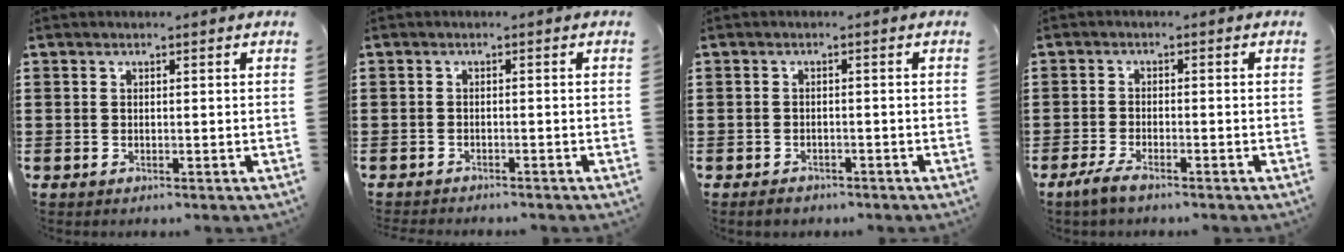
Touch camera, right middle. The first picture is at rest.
{"total": 1.0, "force": [-1.0, 0.0, 0.0], "torque": [-0.005, -0.001, -0.021]}
{"total": 1.2, "force": [-1.0, 0.5, 0.3], "torque": [-0.009, -0.002, -0.022]}
{"total": 2.4, "force": [-1.7, 0.4, 1.7], "torque": [-0.042, -0.003, -0.037]}